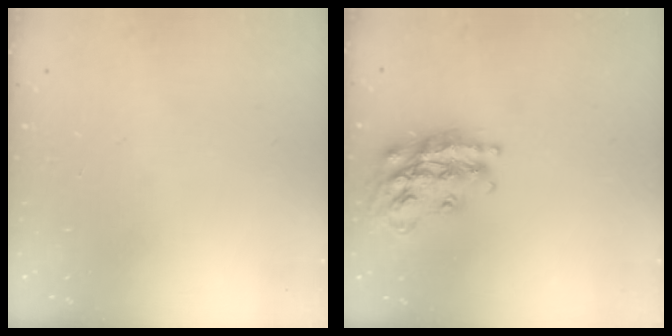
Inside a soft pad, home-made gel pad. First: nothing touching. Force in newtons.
{"total": 19.4, "press": 19.4, "slide": 1.4}